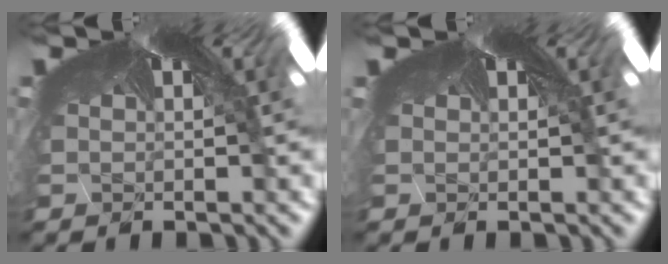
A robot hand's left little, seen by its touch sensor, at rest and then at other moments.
{"total": 0.0}